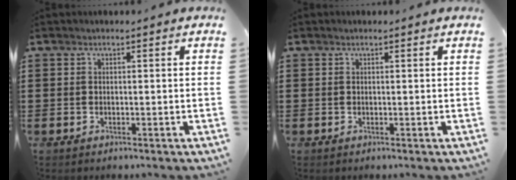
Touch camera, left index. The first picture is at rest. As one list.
[{"total": 0.0}]